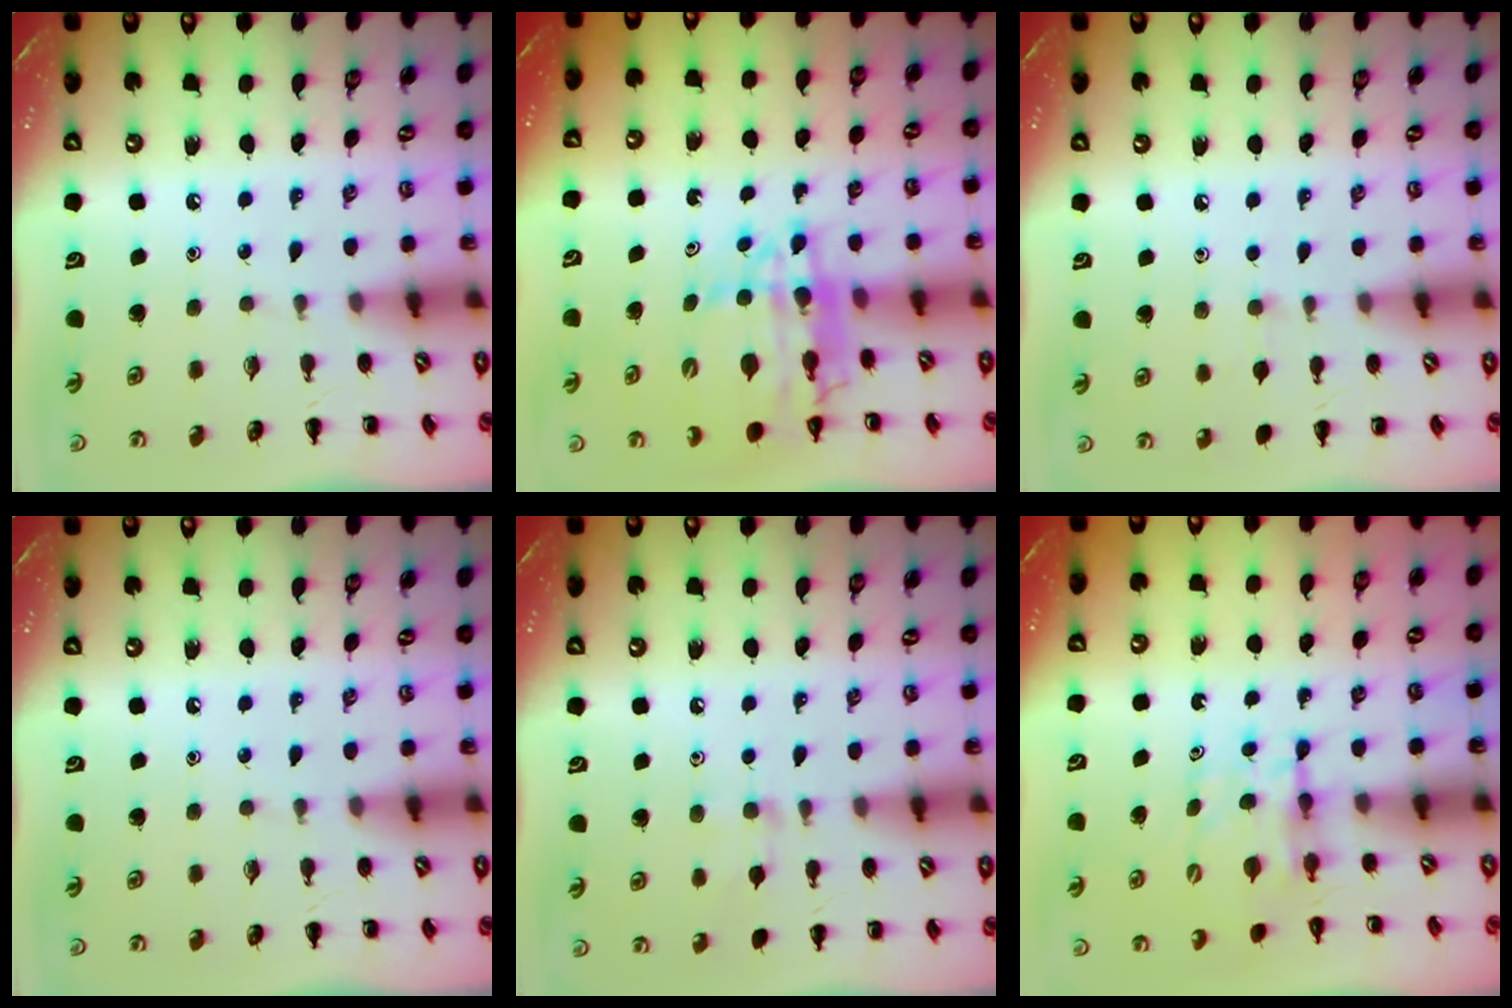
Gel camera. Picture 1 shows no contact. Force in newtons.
{"total": 14.0, "press": 13.5, "slide": 3.7}
{"total": 4.6, "press": 4.3, "slide": 1.7}
{"total": 0.0}
{"total": 7.2, "press": 6.9, "slide": 2.1}
{"total": 4.5, "press": 4.3, "slide": 1.5}